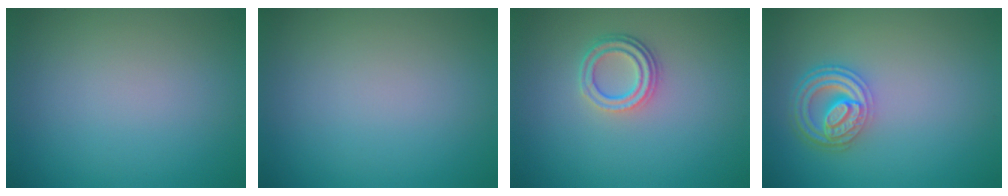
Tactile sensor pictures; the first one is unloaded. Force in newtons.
{"total": 0.0}
{"total": 3.1, "press": 2.4, "slide": 2.0}
{"total": 4.5, "press": 3.5, "slide": 2.7}